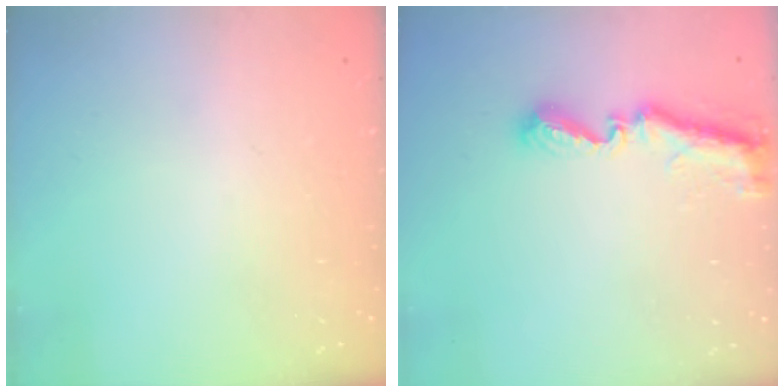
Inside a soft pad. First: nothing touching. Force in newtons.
{"total": 8.8, "press": 8.8, "slide": 0.7}